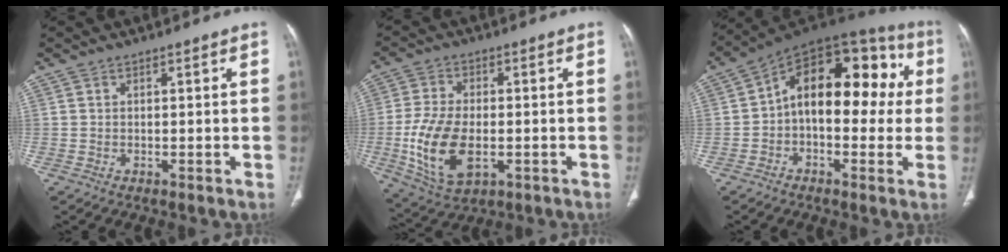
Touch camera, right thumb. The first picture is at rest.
{"total": 13.7, "force": [-2.8, 7.6, 11.0], "torque": [-0.220, -0.003, -0.041]}
{"total": 19.7, "force": [1.3, 11.1, 16.2], "torque": [-0.191, 0.053, 0.006]}